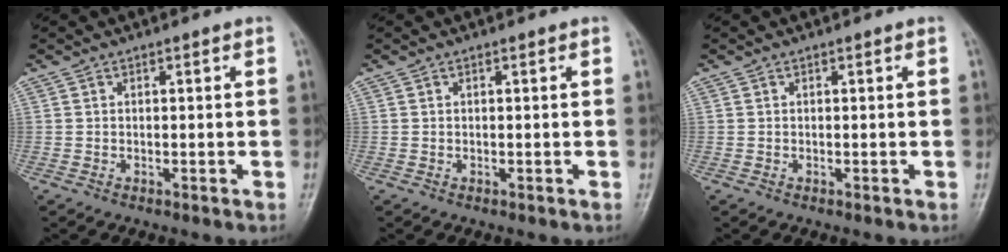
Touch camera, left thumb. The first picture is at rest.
{"total": 0.0}
{"total": 0.0}